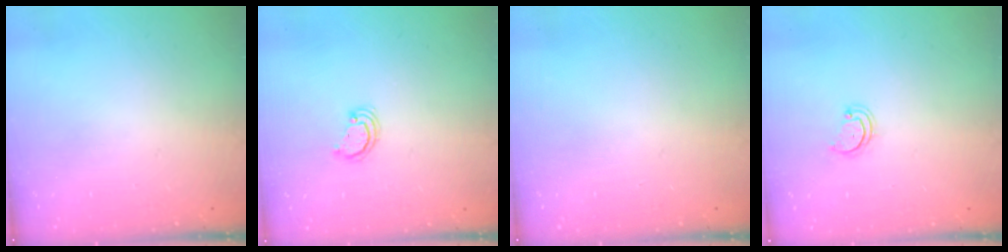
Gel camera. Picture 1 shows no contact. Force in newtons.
{"total": 2.5, "press": 2.5, "slide": 0.2}
{"total": 0.0}
{"total": 3.0, "press": 3.0, "slide": 0.2}